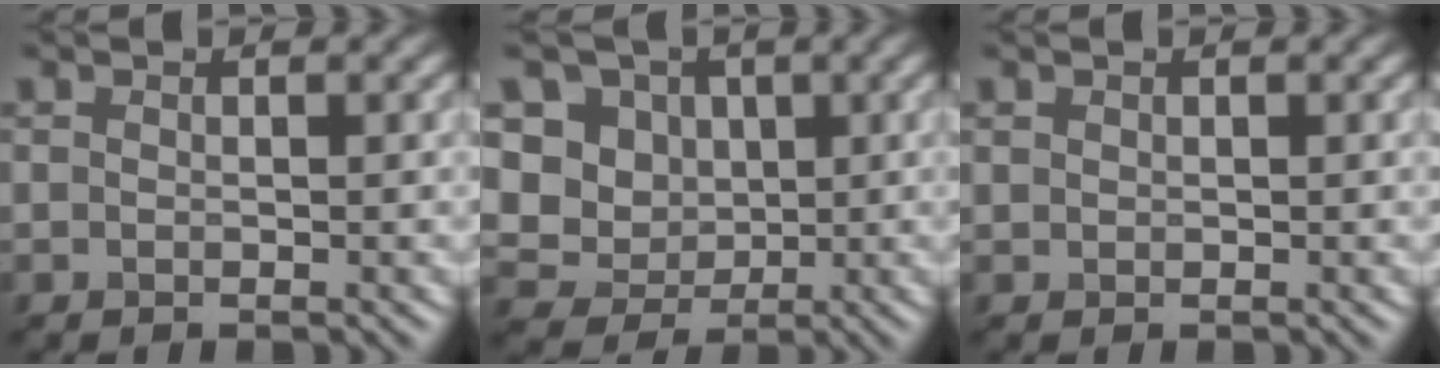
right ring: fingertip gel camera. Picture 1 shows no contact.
{"total": 6.5, "force": [2.8, 5.5, 2.1], "torque": [-0.074, 0.011, 0.067]}
{"total": 1.0, "force": [-0.1, -0.6, -0.8], "torque": [-0.004, -0.005, 0.010]}